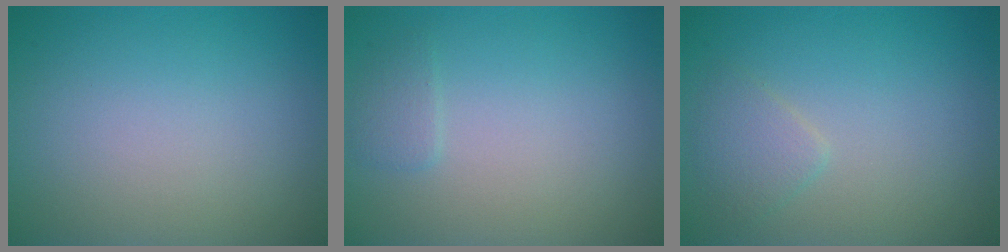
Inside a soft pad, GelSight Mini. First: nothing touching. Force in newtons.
{"total": 1.0, "press": 1.0, "slide": 0.1}
{"total": 1.6, "press": 1.6, "slide": 0.1}